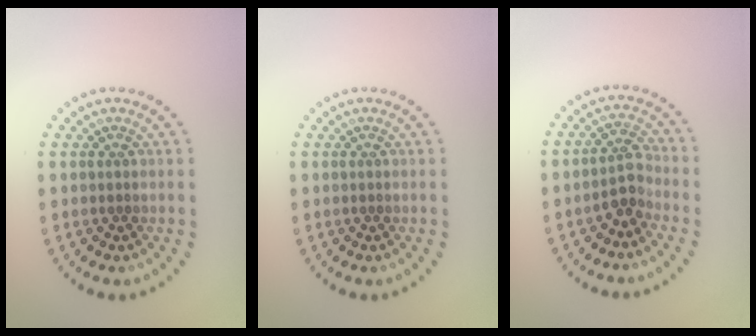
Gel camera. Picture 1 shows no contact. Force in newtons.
{"total": 0.0}
{"total": 2.3, "press": 2.1, "slide": 1.0}